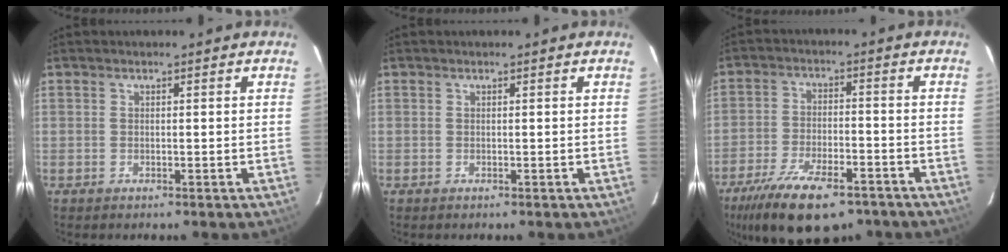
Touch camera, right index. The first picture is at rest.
{"total": 0.0}
{"total": 17.1, "force": [-11.9, 6.8, 10.2], "torque": [-0.214, -0.030, -0.191]}